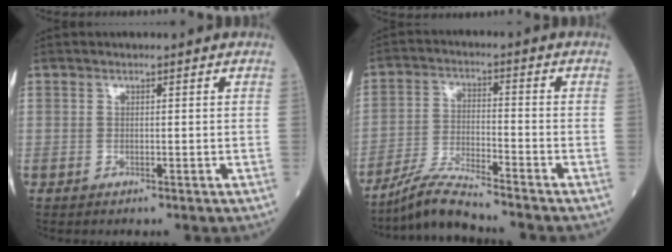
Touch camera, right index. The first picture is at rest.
{"total": 7.2, "force": [-6.7, -0.6, 2.5], "torque": [-0.055, -0.020, -0.127]}